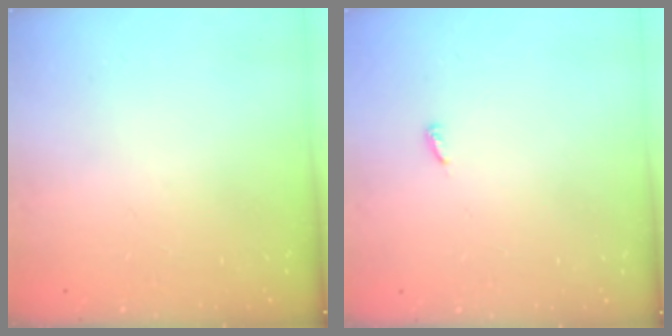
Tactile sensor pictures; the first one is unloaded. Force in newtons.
{"total": 3.9, "press": 3.9, "slide": 0.3}